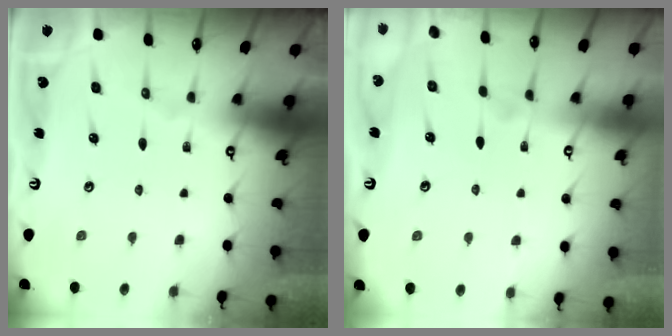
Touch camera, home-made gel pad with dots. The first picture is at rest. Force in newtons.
{"total": 4.2, "press": 4.2, "slide": 0.3}